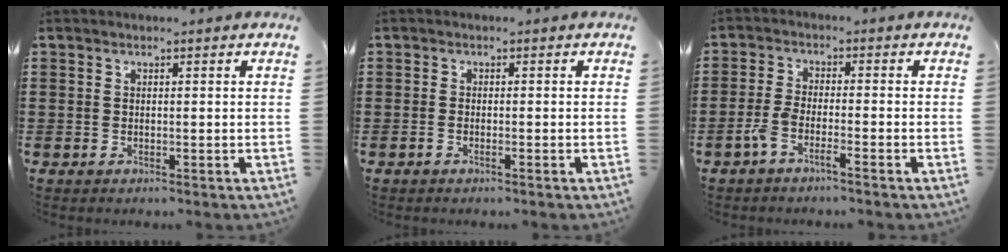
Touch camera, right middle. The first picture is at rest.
{"total": 0.7, "force": [-0.5, 0.0, 0.5], "torque": [-0.012, -0.003, -0.009]}
{"total": 3.4, "force": [-2.3, 0.4, 2.5], "torque": [-0.064, -0.003, -0.049]}